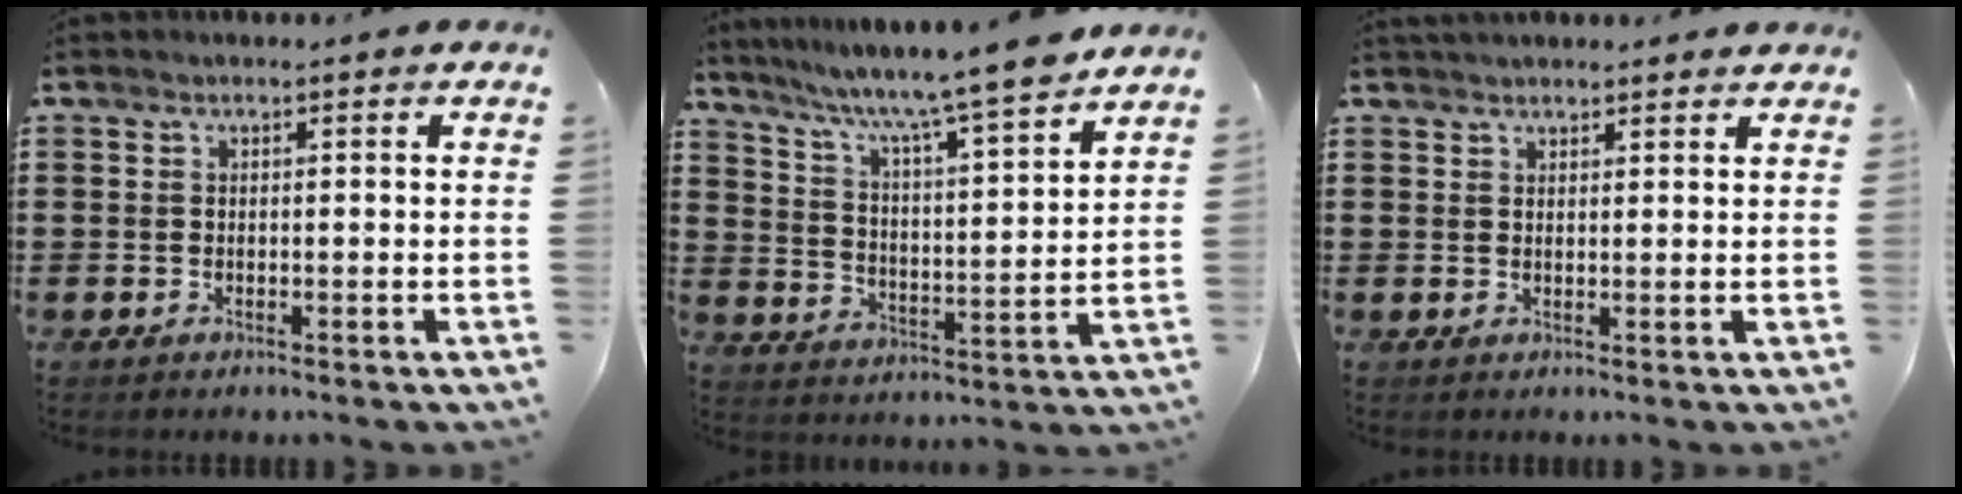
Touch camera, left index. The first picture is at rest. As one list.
[{"total": 7.9, "force": [6.9, -0.4, 3.8], "torque": [-0.102, -0.052, 0.110]}, {"total": 1.9, "force": [1.8, 0.3, 0.3], "torque": [-0.010, 0.002, 0.036]}]